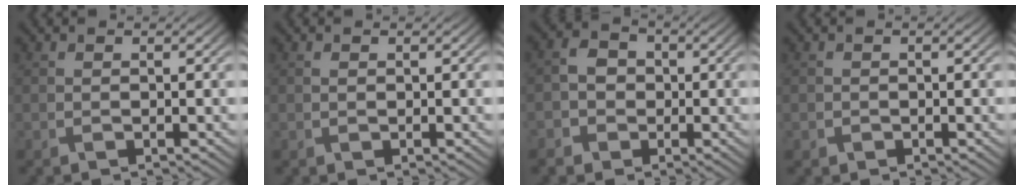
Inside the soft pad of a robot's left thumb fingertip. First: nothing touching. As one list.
[{"total": 0.5, "force": [0.1, 0.4, 0.3], "torque": [-0.006, -0.001, 0.002]}, {"total": 3.9, "force": [-1.3, 3.5, 1.2], "torque": [-0.027, -0.003, -0.034]}, {"total": 0.9, "force": [-0.4, 0.8, 0.0], "torque": [0.005, -0.005, -0.009]}]